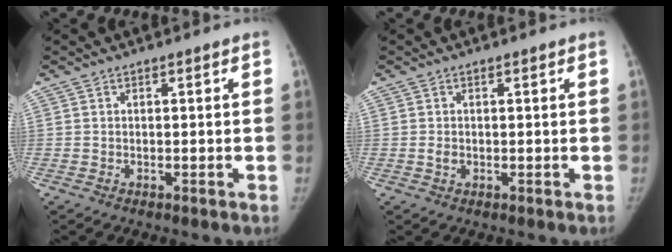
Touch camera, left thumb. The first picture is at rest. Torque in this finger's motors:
{"motor_torque": [0.44, 0.40, 0.21, -0.11, 0.13]}